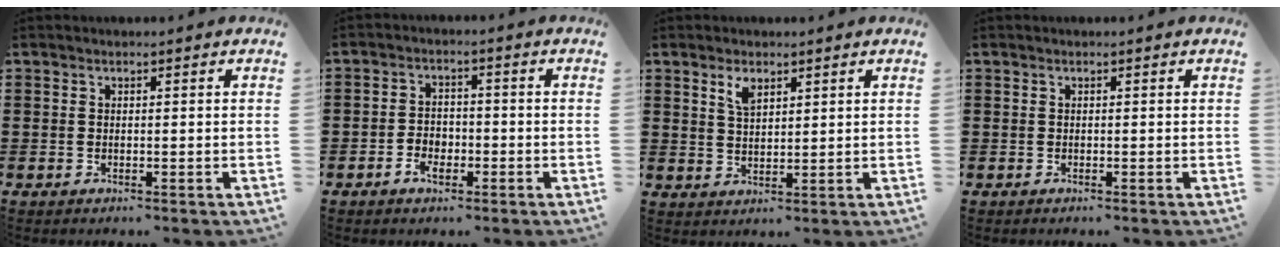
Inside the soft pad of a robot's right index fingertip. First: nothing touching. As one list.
[{"total": 3.2, "force": [-1.6, 2.0, 1.8], "torque": [-0.037, 0.000, -0.031]}, {"total": 3.0, "force": [2.0, 1.3, 1.8], "torque": [-0.042, 0.004, 0.037]}, {"total": 0.0}]